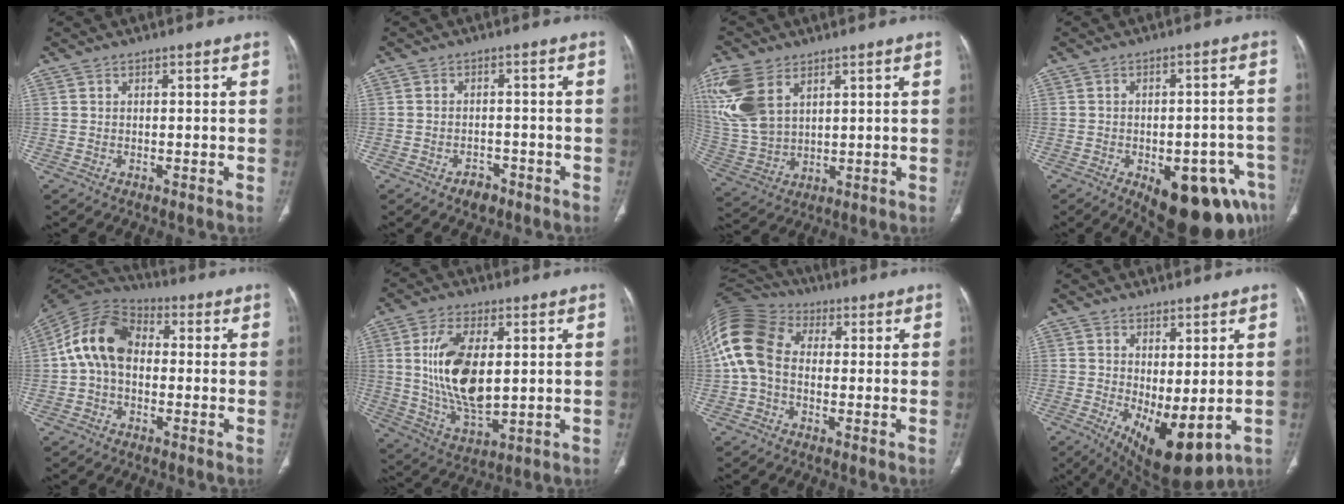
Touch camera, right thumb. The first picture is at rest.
{"total": 3.2, "force": [-2.1, 2.0, 1.3], "torque": [-0.015, 0.013, -0.025]}
{"total": 14.5, "force": [6.6, 8.8, 9.5], "torque": [-0.218, -0.015, 0.147]}
{"total": 17.4, "force": [-8.7, 7.9, 12.8], "torque": [-0.106, 0.037, -0.100]}
{"total": 12.4, "force": [0.1, 8.7, 8.8], "torque": [-0.156, 0.033, -0.014]}
{"total": 15.2, "force": [2.1, 7.5, 13.1], "torque": [-0.246, -0.020, 0.050]}
{"total": 13.7, "force": [0.6, 10.0, 9.3], "torque": [-0.198, 0.038, 0.000]}
{"total": 11.0, "force": [-1.4, 4.6, 9.8], "torque": [-0.148, -0.019, 0.001]}